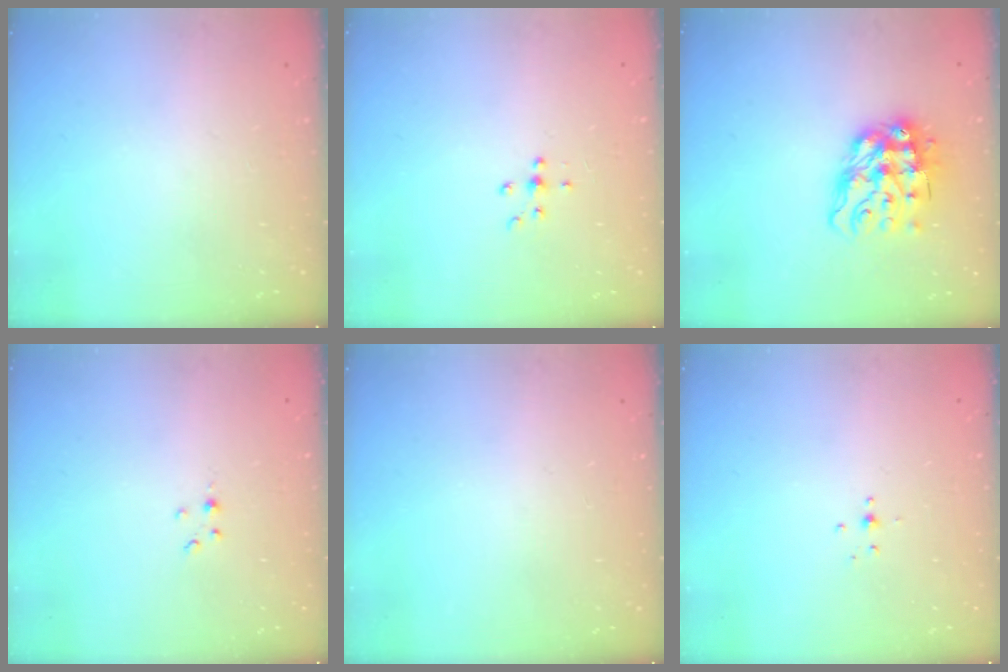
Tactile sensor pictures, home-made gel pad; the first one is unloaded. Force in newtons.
{"total": 4.4, "press": 4.3, "slide": 1.0}
{"total": 13.2, "press": 13.2, "slide": 1.4}
{"total": 1.0, "press": 1.0, "slide": 0.1}
{"total": 0.0}
{"total": 2.1, "press": 1.9, "slide": 0.8}